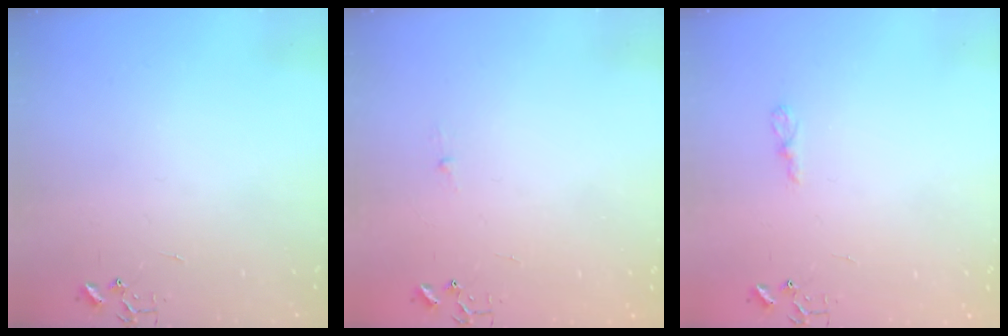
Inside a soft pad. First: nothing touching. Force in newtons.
{"total": 2.6, "press": 2.5, "slide": 0.4}
{"total": 4.4, "press": 4.4, "slide": 0.6}